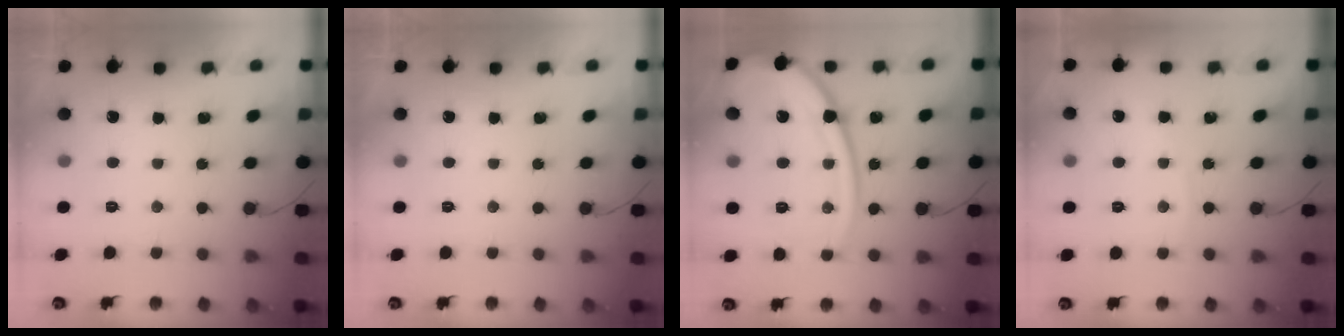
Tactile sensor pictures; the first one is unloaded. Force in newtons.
{"total": 0.0}
{"total": 18.3, "press": 18.2, "slide": 2.0}
{"total": 1.6, "press": 1.6, "slide": 0.2}